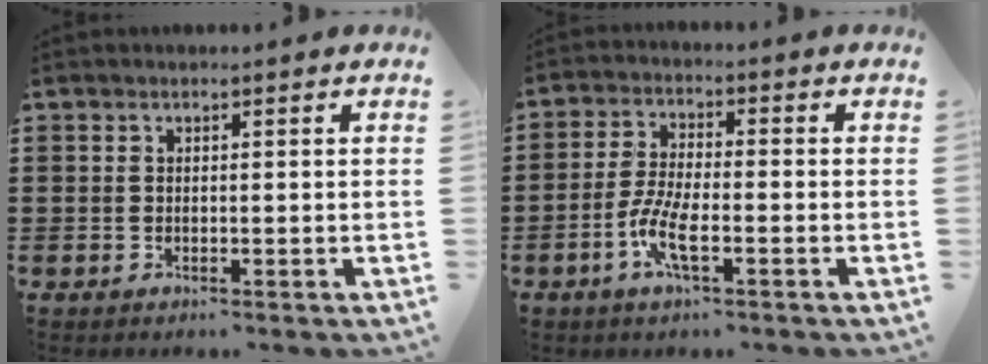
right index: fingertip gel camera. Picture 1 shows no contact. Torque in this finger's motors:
{"motor_torque": [1.13, 1.01, 0.34, 0.11]}